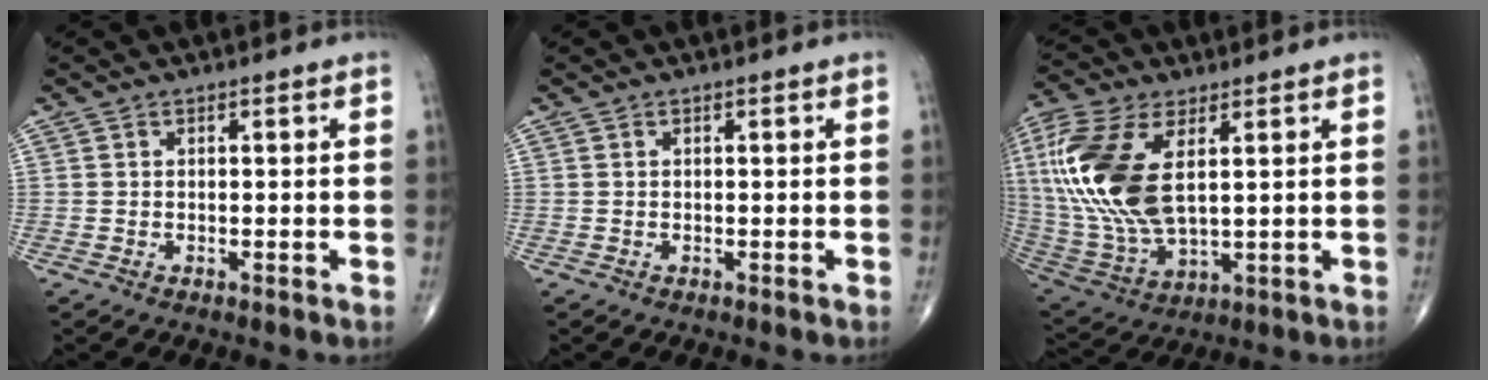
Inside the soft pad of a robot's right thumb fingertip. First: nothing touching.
{"total": 0.0}
{"total": 20.0, "force": [4.4, 9.9, 16.8], "torque": [-0.384, -0.018, 0.087]}